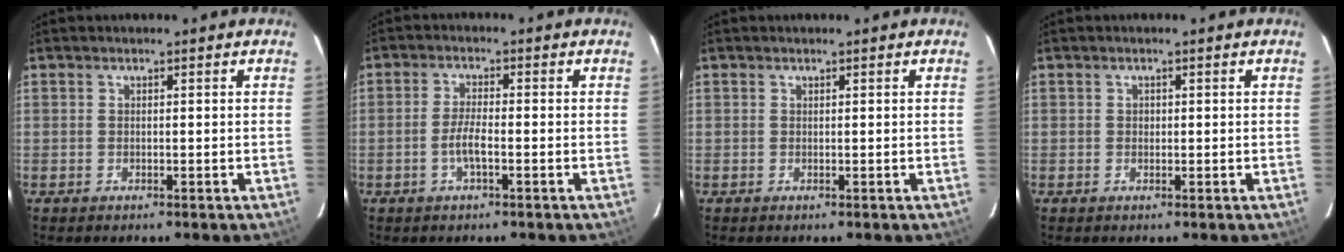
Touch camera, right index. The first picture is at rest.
{"total": 3.6, "force": [-1.4, 0.6, 3.3], "torque": [-0.068, 0.001, -0.028]}
{"total": 0.0}
{"total": 0.6, "force": [0.0, 0.5, 0.1], "torque": [0.001, 0.002, 0.001]}